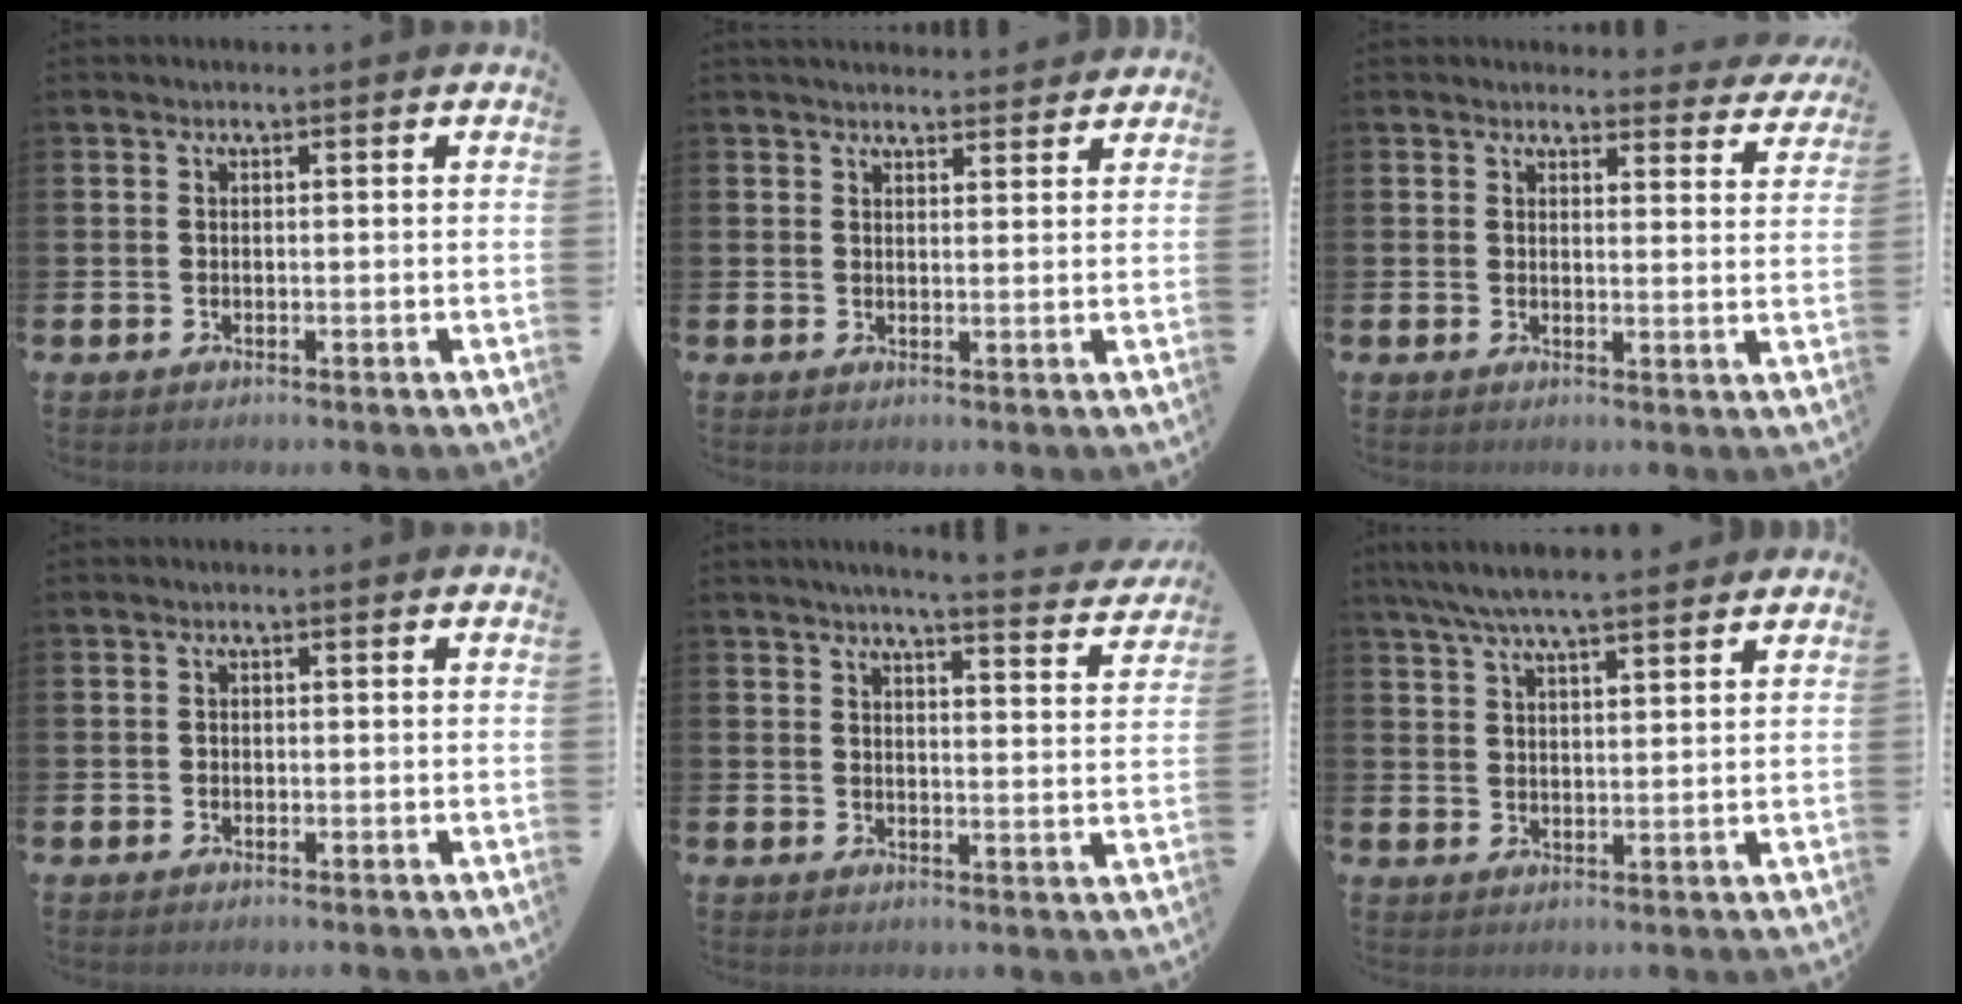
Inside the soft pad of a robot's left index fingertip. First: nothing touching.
{"total": 2.9, "force": [2.8, 0.6, 0.1], "torque": [0.001, -0.015, 0.050]}
{"total": 3.0, "force": [2.9, 0.8, 0.1], "torque": [0.007, -0.021, 0.048]}
{"total": 0.6, "force": [-0.2, 0.5, 0.2], "torque": [-0.007, 0.005, -0.005]}
{"total": 4.7, "force": [4.5, -0.2, 1.6], "torque": [-0.034, -0.030, 0.074]}
{"total": 5.0, "force": [4.1, 0.9, 2.7], "torque": [-0.062, 0.000, 0.074]}